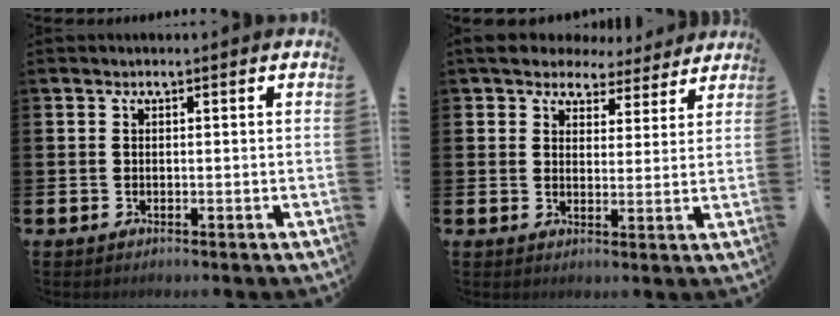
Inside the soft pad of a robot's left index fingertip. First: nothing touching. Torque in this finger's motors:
{"motor_torque": [2.14, 0.00, 0.73, 0.21]}